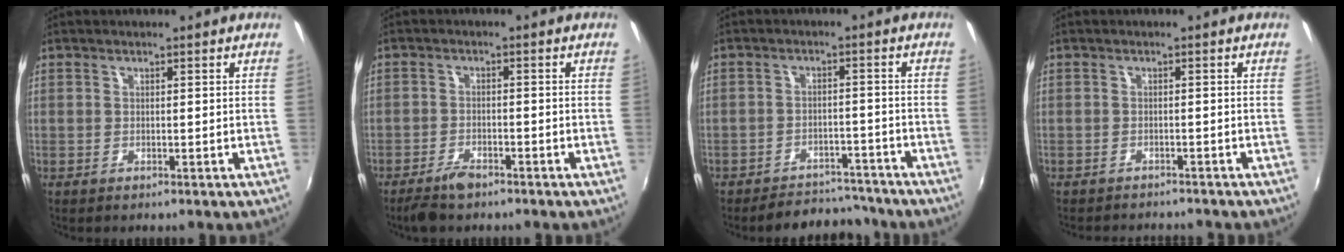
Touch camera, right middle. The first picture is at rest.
{"total": 4.2, "force": [-3.4, 1.4, 2.0], "torque": [-0.057, -0.005, -0.065]}
{"total": 8.9, "force": [-8.2, 3.3, 1.6], "torque": [-0.044, 0.015, -0.104]}
{"total": 5.0, "force": [-4.7, 1.1, 1.3], "torque": [-0.038, -0.013, -0.068]}